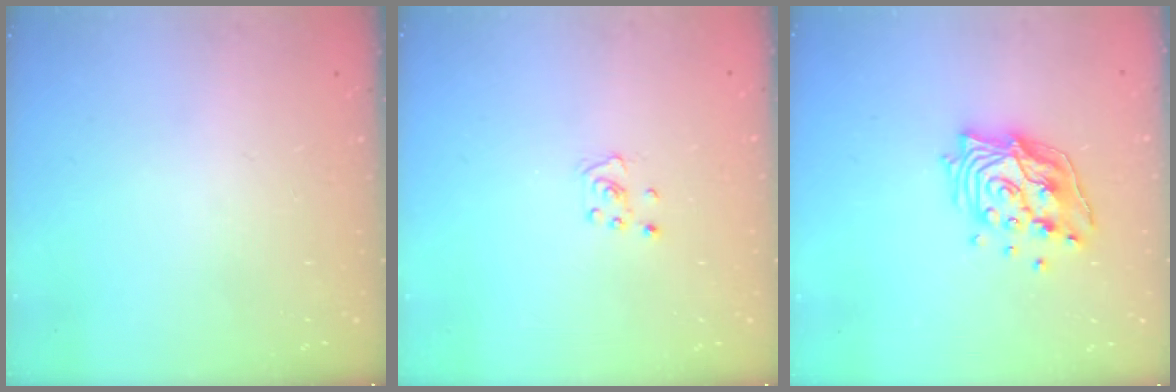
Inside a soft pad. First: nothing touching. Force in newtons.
{"total": 2.8, "press": 2.8, "slide": 0.3}
{"total": 14.9, "press": 14.8, "slide": 1.4}